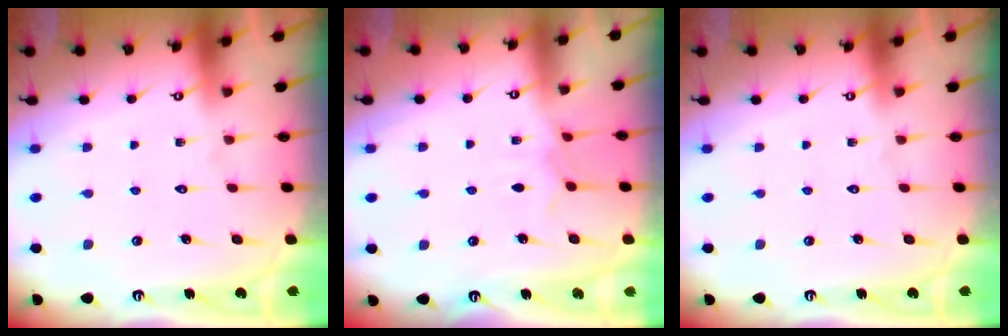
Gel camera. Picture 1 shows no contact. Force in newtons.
{"total": 5.5, "press": 5.5, "slide": 0.5}
{"total": 0.0}